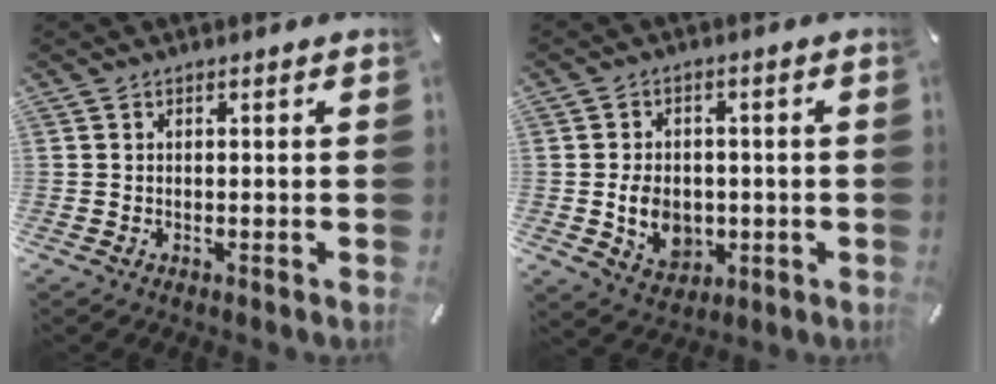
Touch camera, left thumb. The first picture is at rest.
{"total": 8.7, "force": [-1.3, 7.0, 5.0], "torque": [-0.101, 0.009, -0.022]}